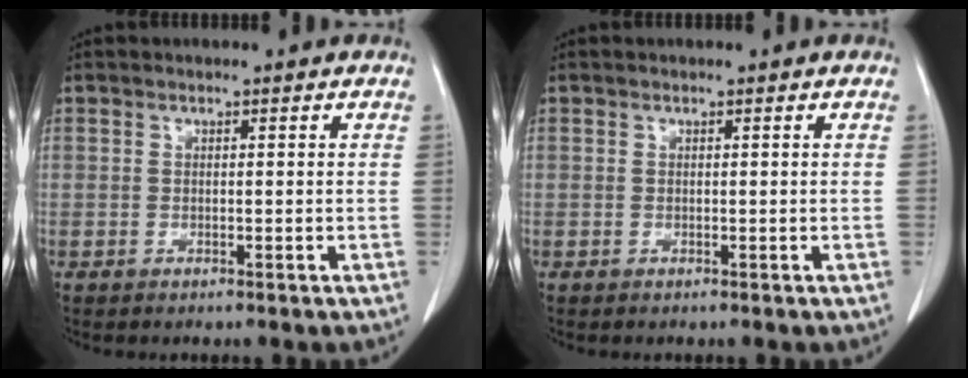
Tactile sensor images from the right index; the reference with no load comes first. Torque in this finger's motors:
{"motor_torque": [0.00, 0.00, 0.00, 0.00]}